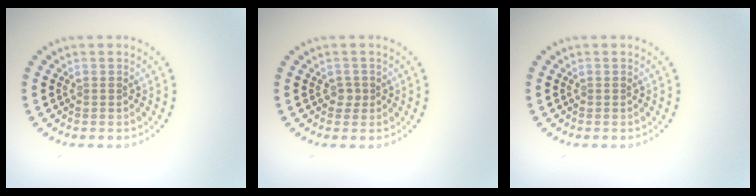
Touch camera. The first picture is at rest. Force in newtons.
{"total": 1.0, "press": 0.7, "slide": 0.6}
{"total": 0.0}